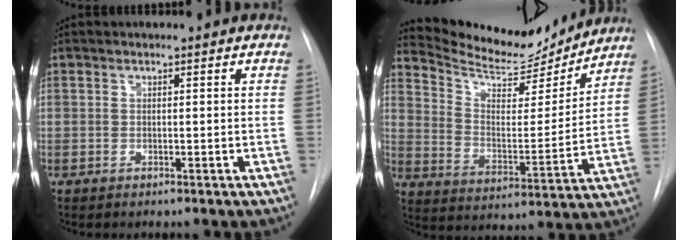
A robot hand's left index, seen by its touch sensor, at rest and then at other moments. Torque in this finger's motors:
{"motor_torque": [0.90, -1.23, 0.11, 0.00]}